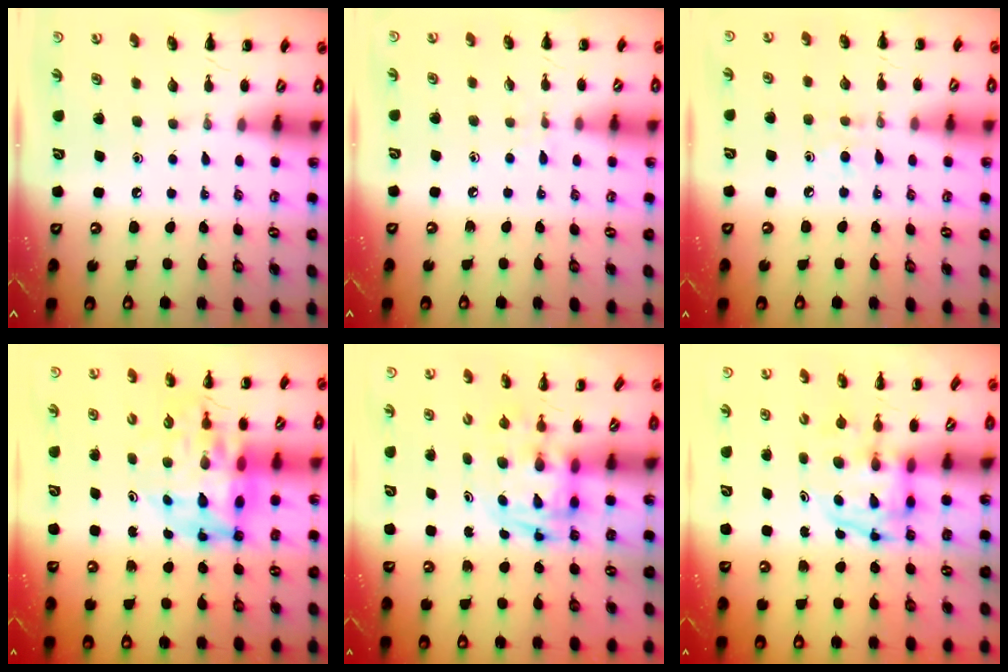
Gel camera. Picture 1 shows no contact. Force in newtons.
{"total": 3.9, "press": 3.6, "slide": 1.4}
{"total": 6.1, "press": 5.8, "slide": 1.9}
{"total": 11.3, "press": 10.7, "slide": 3.6}
{"total": 2.7, "press": 2.7, "slide": 0.5}
{"total": 4.0, "press": 3.9, "slide": 0.6}